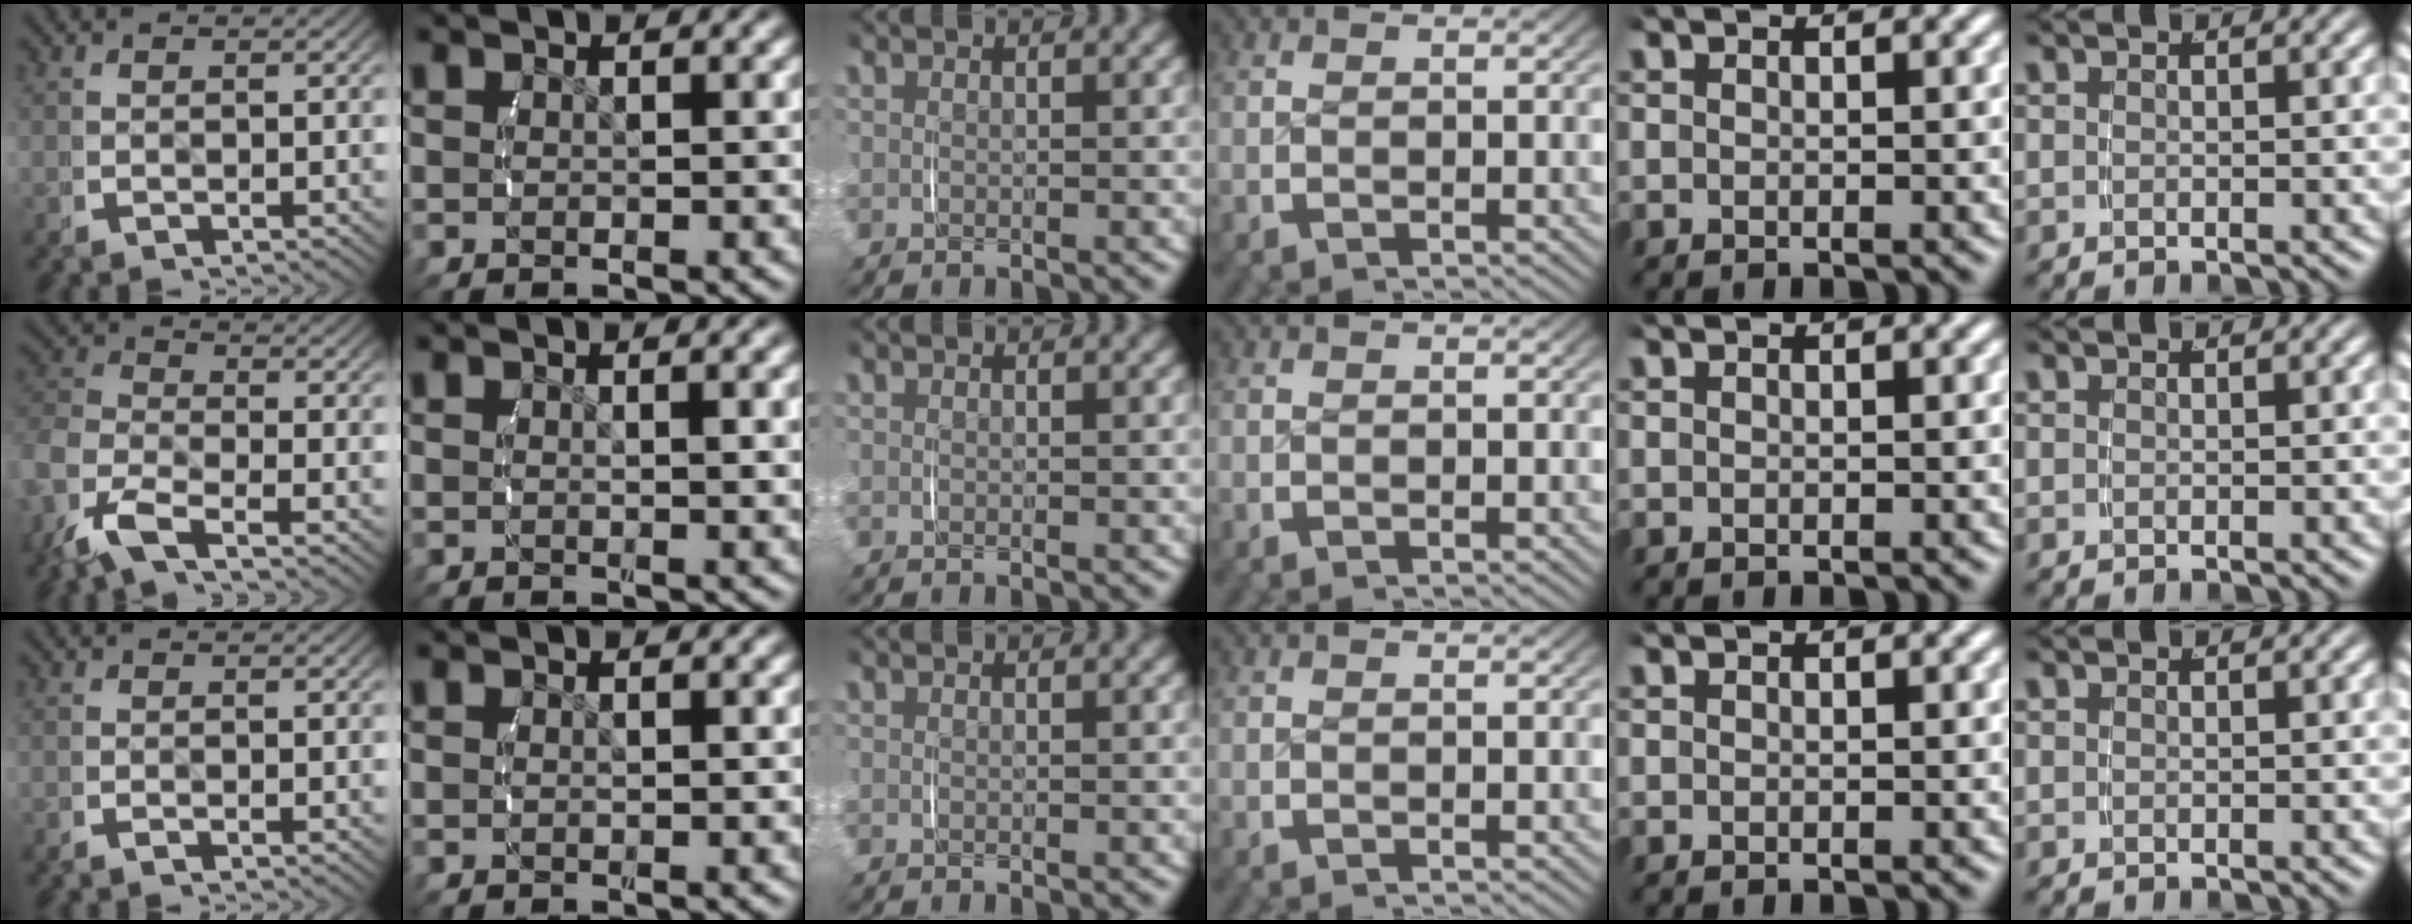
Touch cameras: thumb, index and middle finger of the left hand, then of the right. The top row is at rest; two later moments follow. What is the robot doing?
{"motion": "lift_and_place", "object": "ethernet cable"}